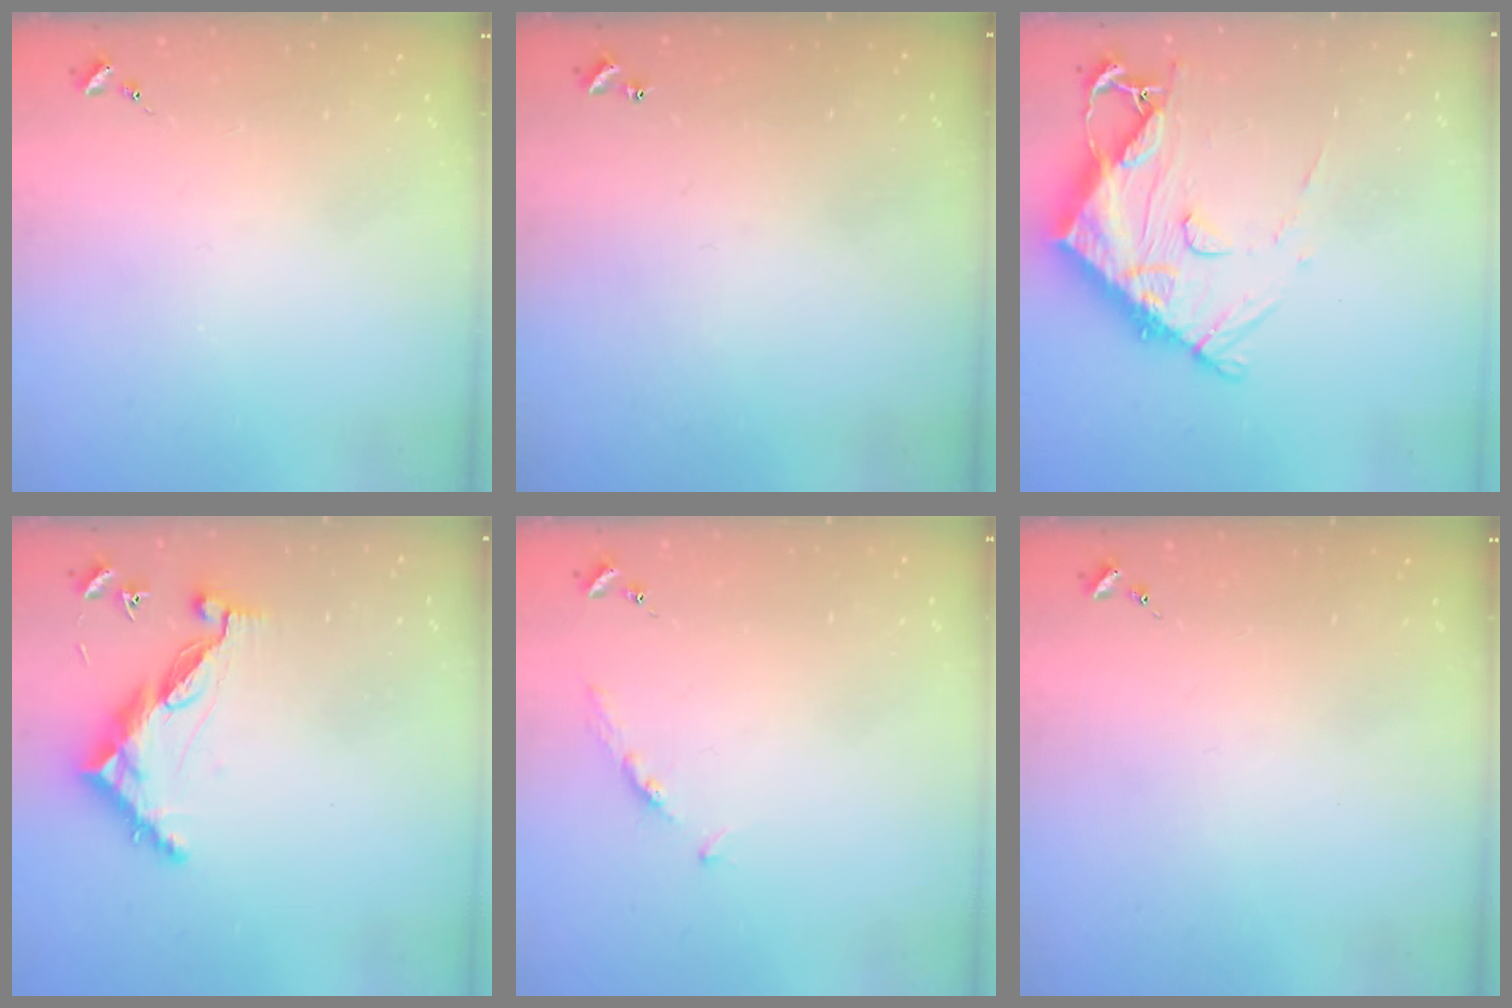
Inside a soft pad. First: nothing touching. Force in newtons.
{"total": 0.9, "press": 0.9, "slide": 0.2}
{"total": 14.6, "press": 14.6, "slide": 1.5}
{"total": 9.0, "press": 9.0, "slide": 0.8}
{"total": 3.5, "press": 3.5, "slide": 0.5}
{"total": 0.0}